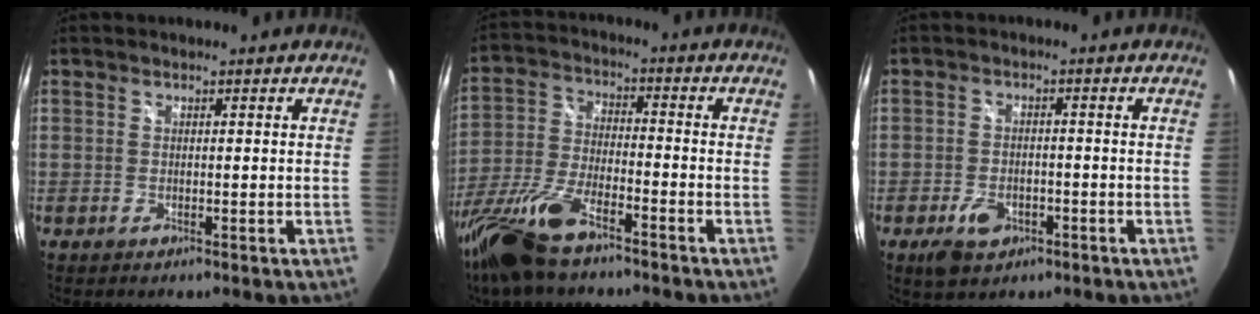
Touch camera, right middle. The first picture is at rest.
{"total": 15.6, "force": [-11.2, 4.9, 9.7], "torque": [-0.215, -0.032, -0.219]}
{"total": 5.8, "force": [-3.1, 3.6, 3.3], "torque": [-0.078, -0.002, -0.048]}